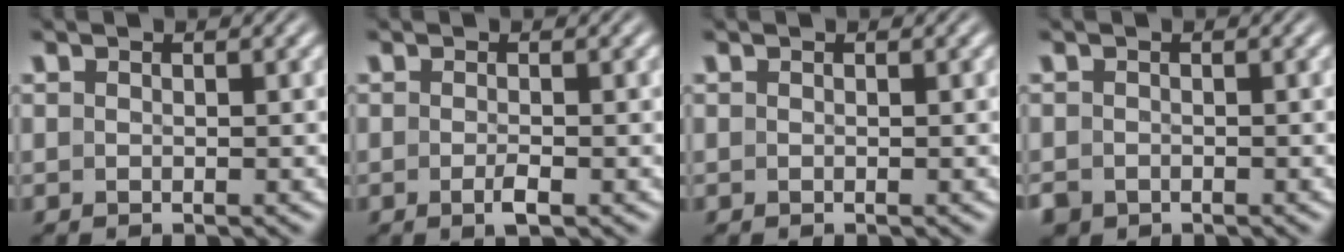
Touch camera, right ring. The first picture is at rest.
{"total": 1.3, "force": [-0.7, 0.1, 1.1], "torque": [-0.018, 0.001, -0.014]}
{"total": 0.0}
{"total": 2.2, "force": [-1.6, 1.4, 0.5], "torque": [-0.016, -0.023, -0.016]}